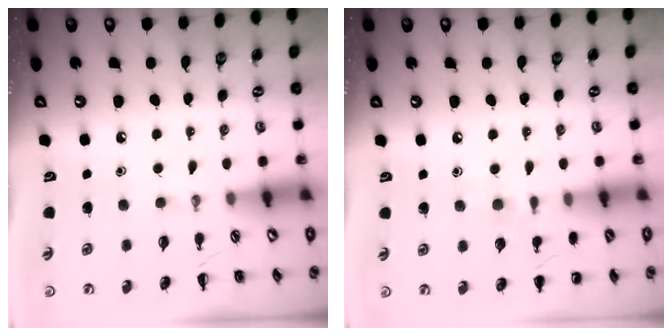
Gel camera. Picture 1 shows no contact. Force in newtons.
{"total": 7.2, "press": 7.0, "slide": 1.7}